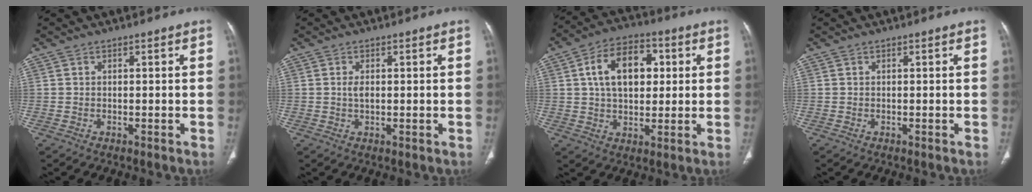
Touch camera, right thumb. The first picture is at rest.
{"total": 1.8, "force": [0.2, 0.9, 1.5], "torque": [-0.030, -0.002, 0.003]}
{"total": 13.2, "force": [2.9, 8.4, 9.8], "torque": [-0.136, 0.008, 0.042]}
{"total": 0.0}